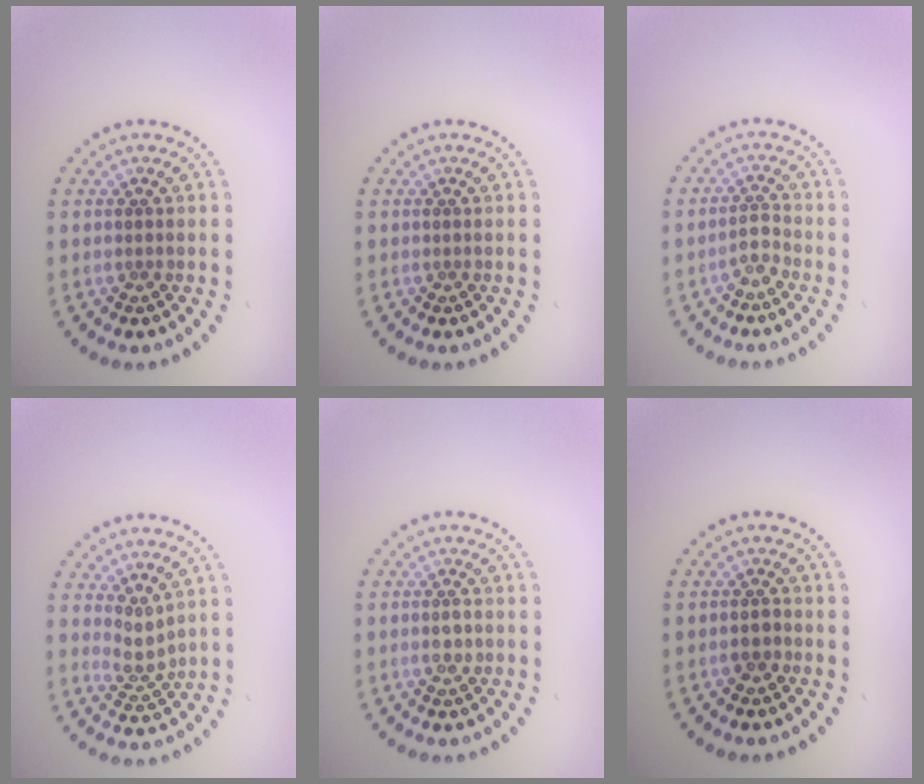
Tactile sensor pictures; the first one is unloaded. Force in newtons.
{"total": 0.0}
{"total": 1.7, "press": 1.2, "slide": 1.1}
{"total": 2.2, "press": 1.6, "slide": 1.6}
{"total": 1.2, "press": 1.2, "slide": 0.4}
{"total": 1.4, "press": 1.3, "slide": 0.5}